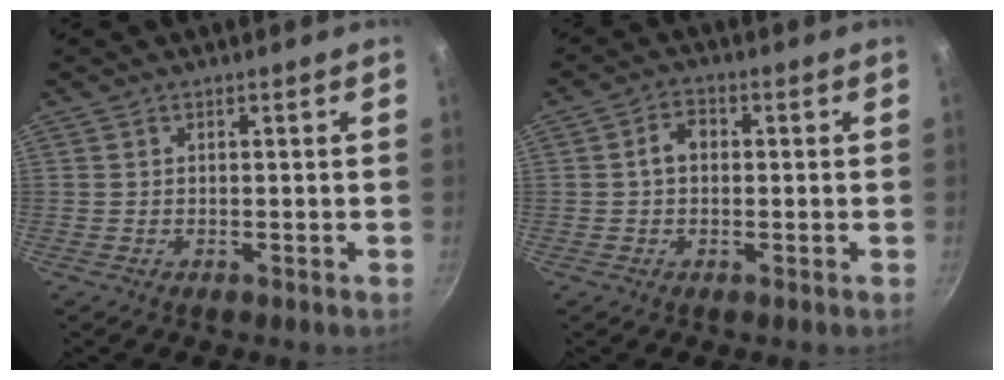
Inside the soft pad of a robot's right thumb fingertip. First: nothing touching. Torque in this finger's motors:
{"motor_torque": [-0.02, 1.24, 0.40, -0.15, -0.01]}